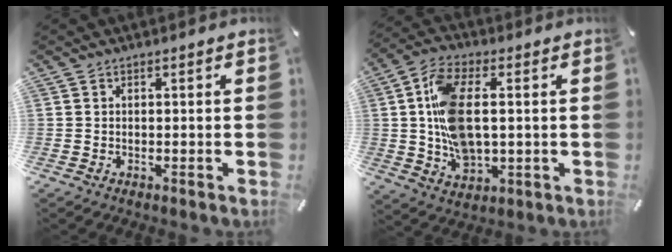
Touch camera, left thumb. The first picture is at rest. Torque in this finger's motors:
{"motor_torque": [0.71, 0.56, 0.64, 0.14, 0.26]}